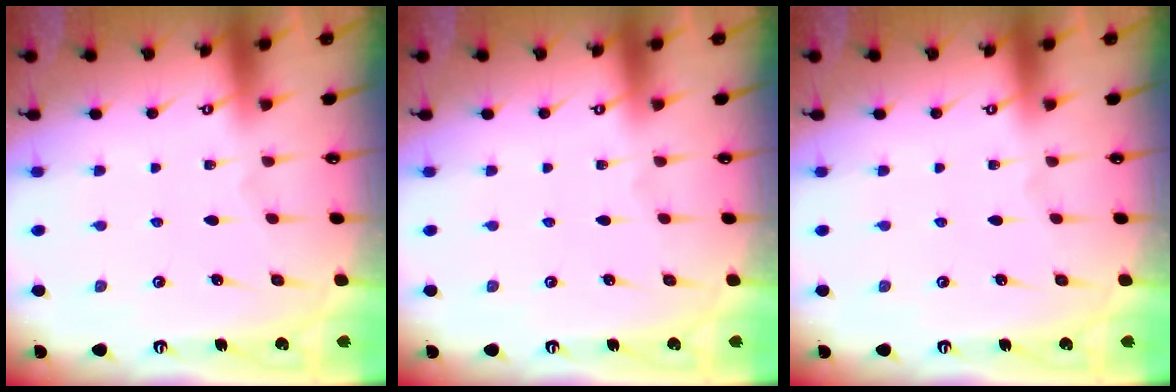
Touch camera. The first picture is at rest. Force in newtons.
{"total": 0.0}
{"total": 0.0}